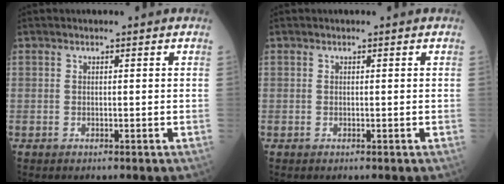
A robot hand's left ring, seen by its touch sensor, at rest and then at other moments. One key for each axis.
{"total": 0.0}